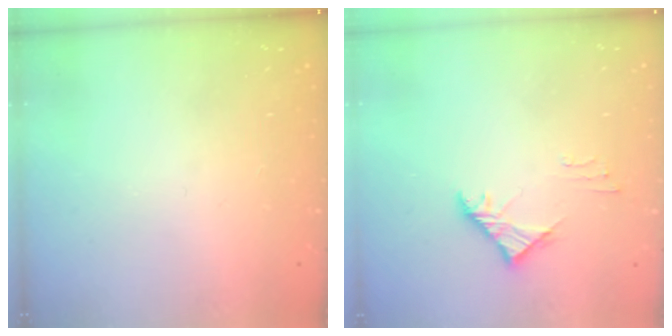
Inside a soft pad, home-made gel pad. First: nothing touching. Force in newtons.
{"total": 3.3, "press": 3.2, "slide": 0.8}